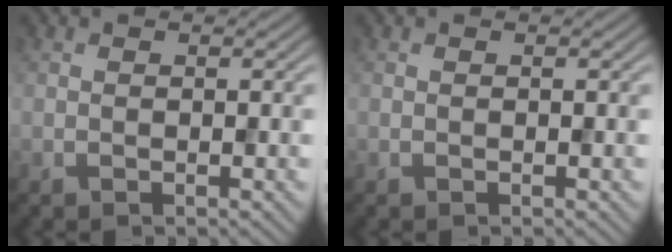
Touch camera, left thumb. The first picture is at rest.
{"total": 0.0}